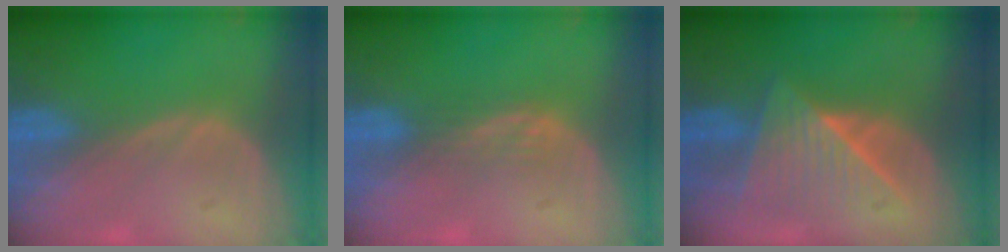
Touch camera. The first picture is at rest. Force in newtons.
{"total": 1.9, "press": 1.9, "slide": 0.3}
{"total": 7.4, "press": 7.4, "slide": 0.5}